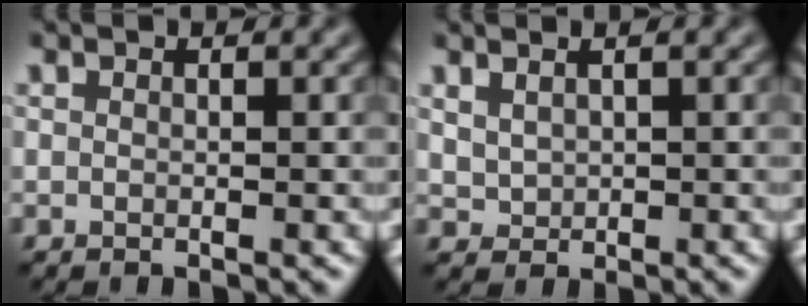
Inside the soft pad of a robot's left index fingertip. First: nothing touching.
{"total": 1.2, "force": [0.8, 0.7, 0.4], "torque": [-0.015, 0.003, 0.024]}